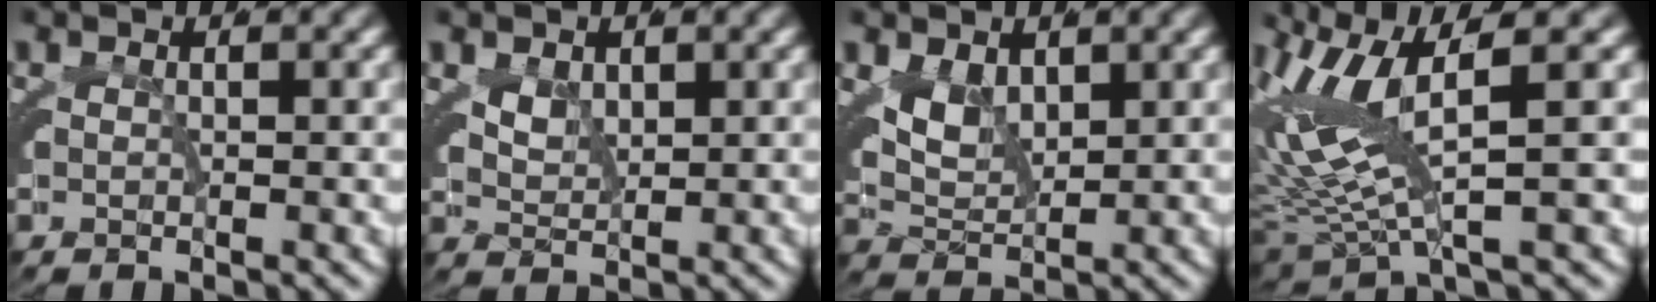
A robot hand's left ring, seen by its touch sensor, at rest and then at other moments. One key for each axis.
{"total": 2.2, "fx": 1.4, "fy": 1.1, "fz": 1.3, "tx": -0.034, "ty": -0.016, "tz": 0.036}
{"total": 3.9, "fx": 1.5, "fy": 2.5, "fz": 2.6, "tx": -0.064, "ty": -0.016, "tz": 0.038}
{"total": 7.1, "fx": 2.0, "fy": 2.6, "fz": 6.3, "tx": -0.123, "ty": 0.012, "tz": 0.035}